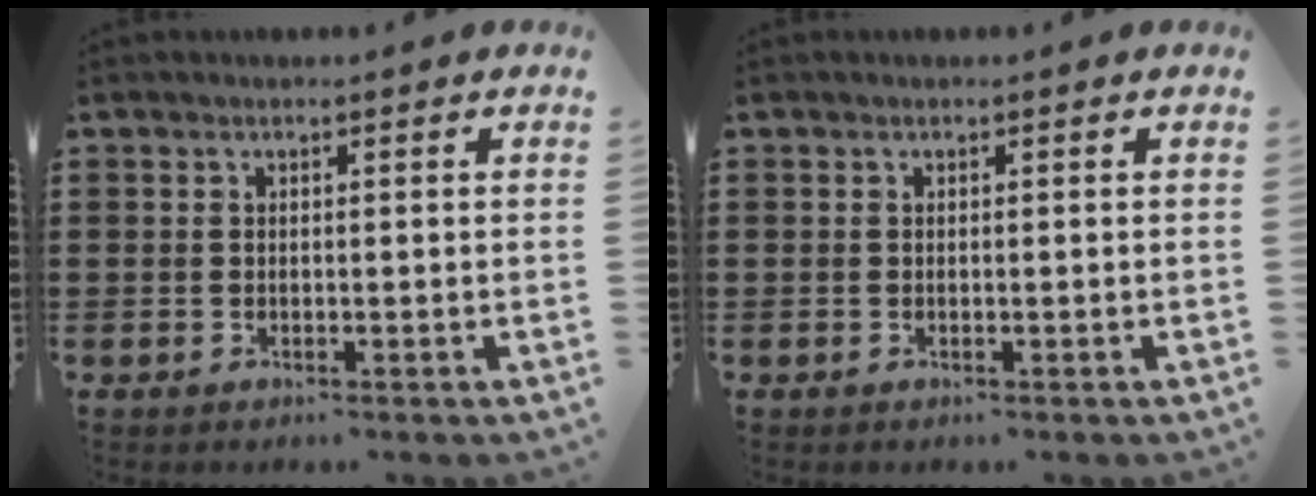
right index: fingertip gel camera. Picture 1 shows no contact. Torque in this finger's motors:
{"motor_torque": [0.03, -0.01, 0.00, 0.00]}